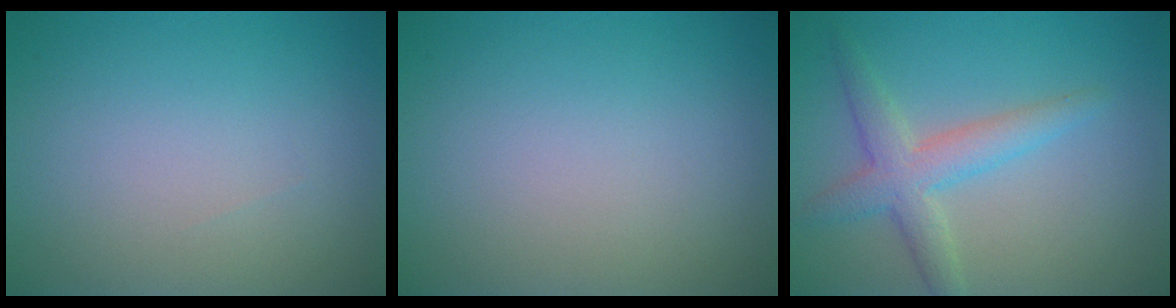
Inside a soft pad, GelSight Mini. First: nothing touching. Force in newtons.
{"total": 0.0}
{"total": 3.7, "press": 3.7, "slide": 0.0}